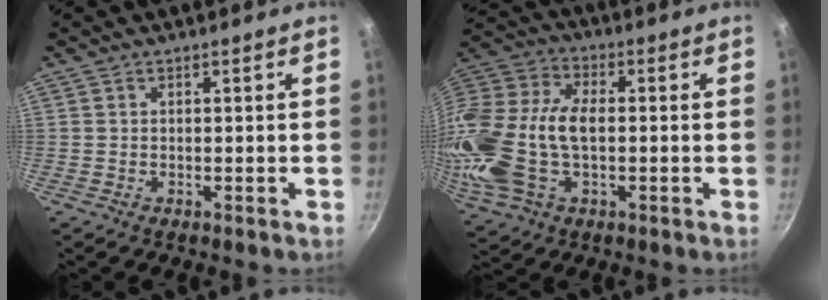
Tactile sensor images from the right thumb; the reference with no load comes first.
{"total": 22.0, "force": [-1.4, 13.3, 17.4], "torque": [-0.376, 0.025, -0.030]}